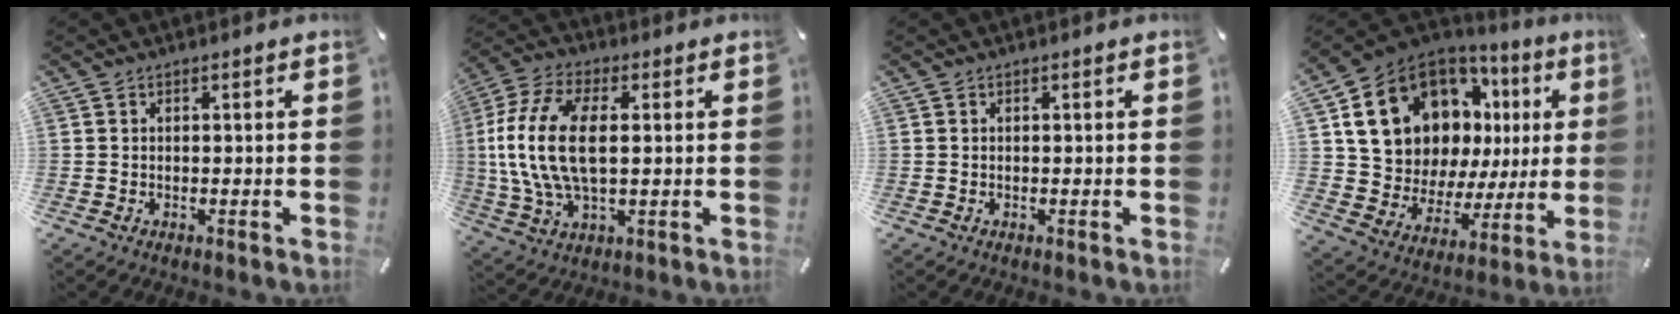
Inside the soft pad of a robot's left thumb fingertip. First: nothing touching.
{"total": 16.0, "force": [1.5, 8.4, 13.5], "torque": [-0.306, -0.006, 0.024]}
{"total": 0.0}
{"total": 18.5, "force": [9.5, 13.0, 9.3], "torque": [-0.167, -0.057, 0.191]}